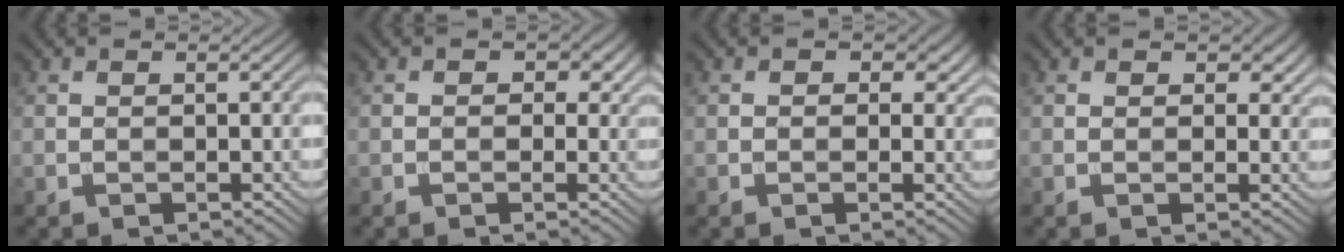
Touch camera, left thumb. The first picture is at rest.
{"total": 2.3, "force": [0.4, 1.8, 1.3], "torque": [-0.019, -0.004, -0.001]}
{"total": 2.7, "force": [0.7, 2.2, 1.5], "torque": [-0.026, -0.008, 0.001]}
{"total": 2.3, "force": [1.2, 1.5, 1.2], "torque": [-0.022, -0.005, 0.016]}